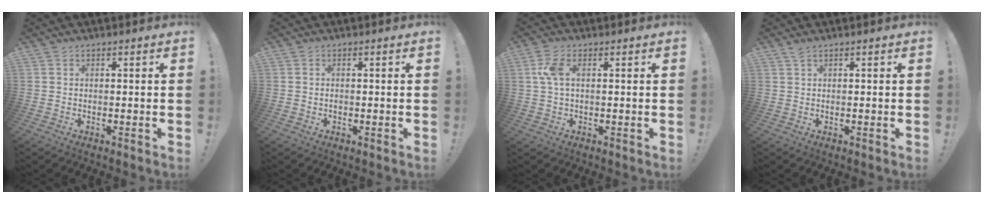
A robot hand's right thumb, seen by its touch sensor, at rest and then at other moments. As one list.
[{"total": 0.7, "force": [-0.3, 0.6, -0.1], "torque": [-0.006, 0.007, -0.005]}, {"total": 5.5, "force": [1.2, 2.4, 4.8], "torque": [-0.100, 0.006, 0.021]}, {"total": 1.5, "force": [1.1, 0.2, 1.1], "torque": [-0.016, -0.003, 0.018]}]